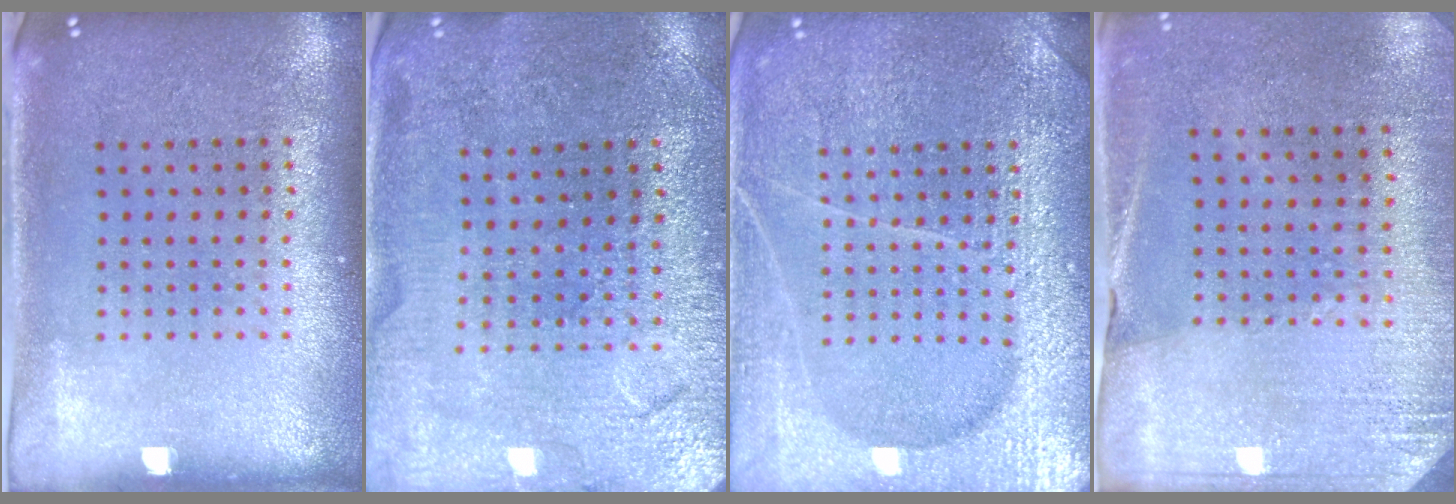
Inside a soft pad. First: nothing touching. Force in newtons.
{"total": 1.5, "press": 1.5, "slide": 0.2}
{"total": 6.5, "press": 6.5, "slide": 0.7}
{"total": 2.7, "press": 2.6, "slide": 0.9}